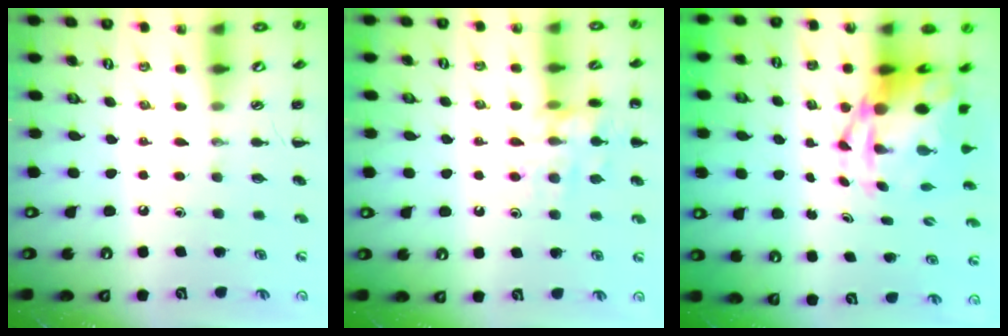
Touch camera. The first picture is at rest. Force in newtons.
{"total": 12.7, "press": 12.7, "slide": 0.7}
{"total": 8.1, "press": 7.8, "slide": 2.1}